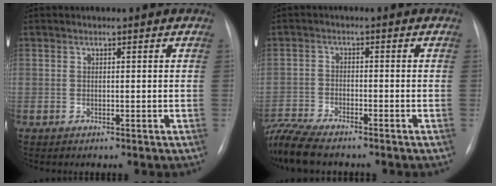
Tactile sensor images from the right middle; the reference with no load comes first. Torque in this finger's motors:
{"motor_torque": [0.84, -0.75, 0.08, 0.07]}